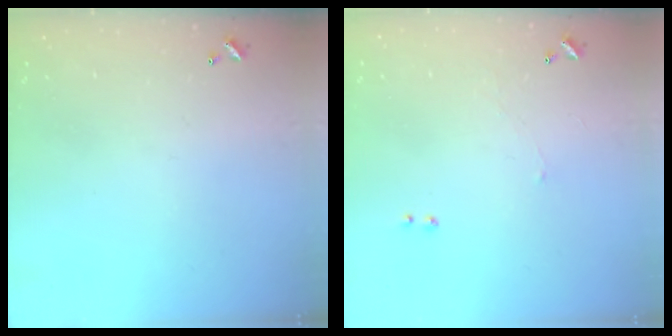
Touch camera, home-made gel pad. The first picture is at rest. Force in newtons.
{"total": 1.2, "press": 1.0, "slide": 0.6}